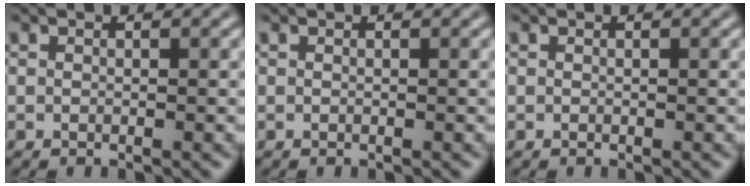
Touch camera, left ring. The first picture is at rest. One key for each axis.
{"total": 0.0}
{"total": 0.0}